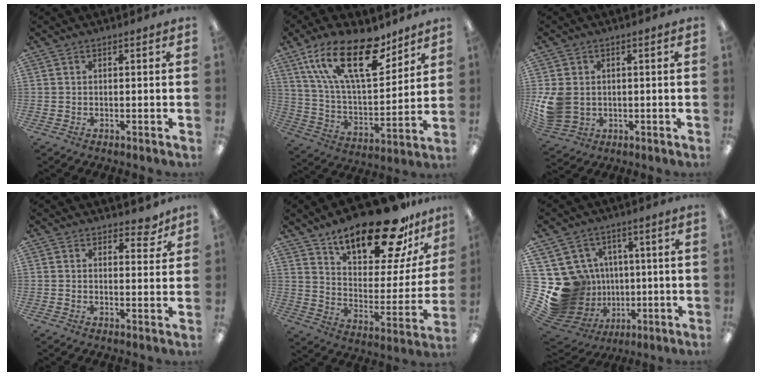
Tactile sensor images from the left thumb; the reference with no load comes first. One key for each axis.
{"total": 22.9, "fx": 13.6, "fy": 9.7, "fz": 15.7, "tx": -0.281, "ty": -0.063, "tz": 0.233}
{"total": 8.6, "fx": 0.1, "fy": 7.2, "fz": 4.7, "tx": -0.110, "ty": 0.012, "tz": 0.008}
{"total": 4.3, "fx": 3.5, "fy": 1.9, "fz": 1.8, "tx": -0.009, "ty": -0.019, "tz": 0.058}
{"total": 24.4, "fx": 18.7, "fy": 7.9, "fz": 13.5, "tx": -0.198, "ty": -0.125, "tz": 0.310}
{"total": 17.5, "fx": -0.3, "fy": 16.5, "fz": 5.8, "tx": -0.121, "ty": -0.017, "tz": 0.043}